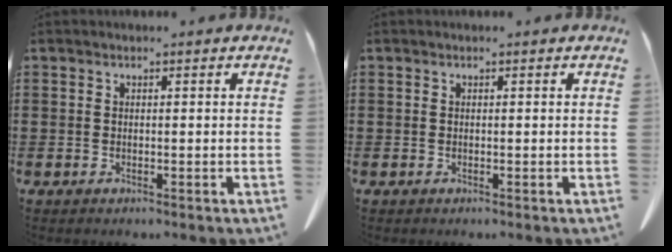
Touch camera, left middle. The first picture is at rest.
{"total": 0.0}